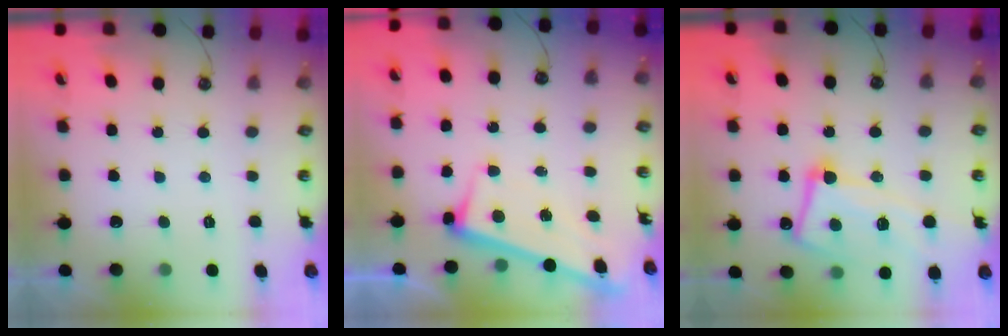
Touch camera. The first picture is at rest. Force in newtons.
{"total": 2.9, "press": 2.9, "slide": 0.4}
{"total": 13.1, "press": 13.0, "slide": 1.1}